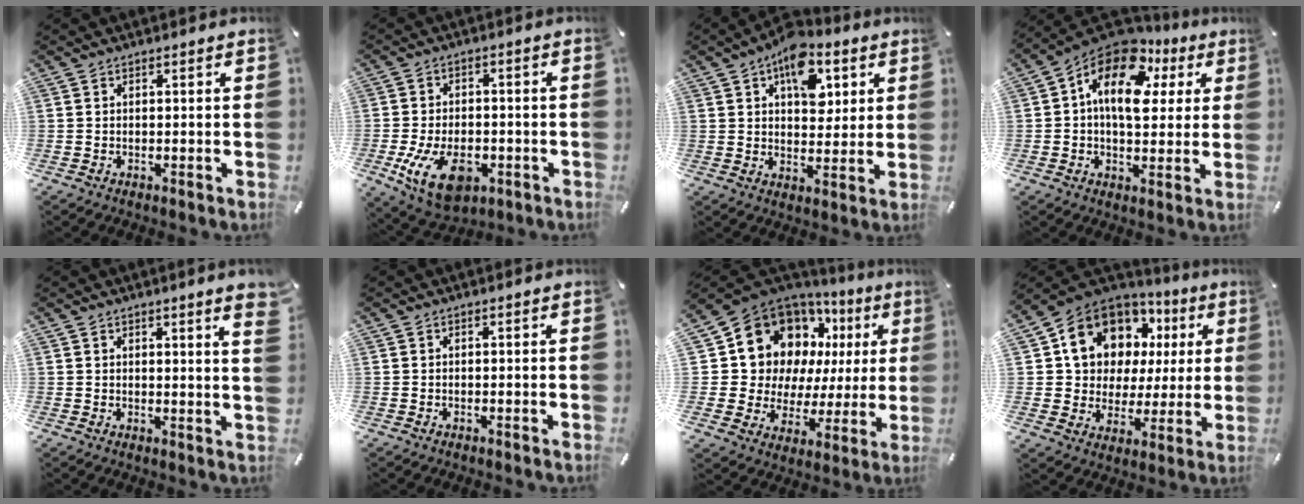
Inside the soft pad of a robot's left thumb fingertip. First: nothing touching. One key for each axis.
{"total": 12.0, "fx": -4.1, "fy": 7.4, "fz": 8.6, "tx": -0.164, "ty": 0.000, "tz": -0.071}
{"total": 12.0, "fx": 5.2, "fy": 7.6, "fz": 7.7, "tx": -0.097, "ty": -0.016, "tz": 0.088}
{"total": 15.6, "fx": 4.7, "fy": 9.9, "fz": 11.2, "tx": -0.184, "ty": -0.021, "tz": 0.081}
{"total": 3.4, "fx": 2.3, "fy": 0.1, "fz": 2.5, "tx": -0.037, "ty": -0.013, "tz": 0.037}
{"total": 0.0}
{"total": 15.9, "fx": 8.4, "fy": 12.2, "fz": 5.8, "tx": -0.097, "ty": -0.072, "tz": 0.165}
{"total": 13.1, "fx": 6.3, "fy": 10.6, "fz": 4.5, "tx": -0.096, "ty": -0.038, "tz": 0.123}